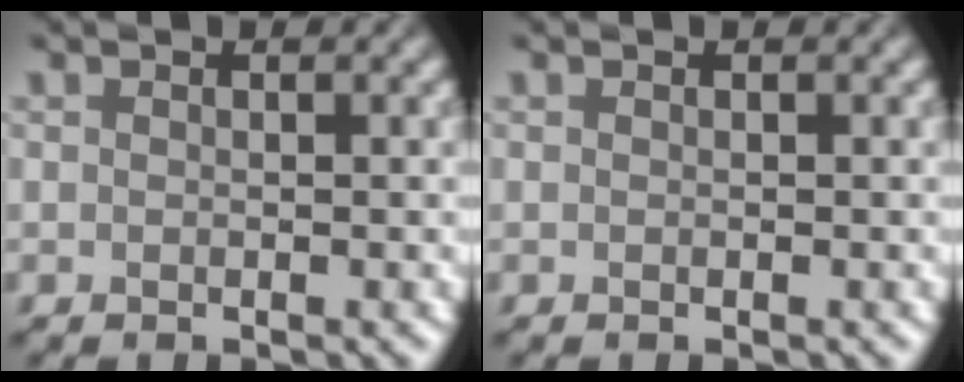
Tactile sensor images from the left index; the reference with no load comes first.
{"total": 0.0}